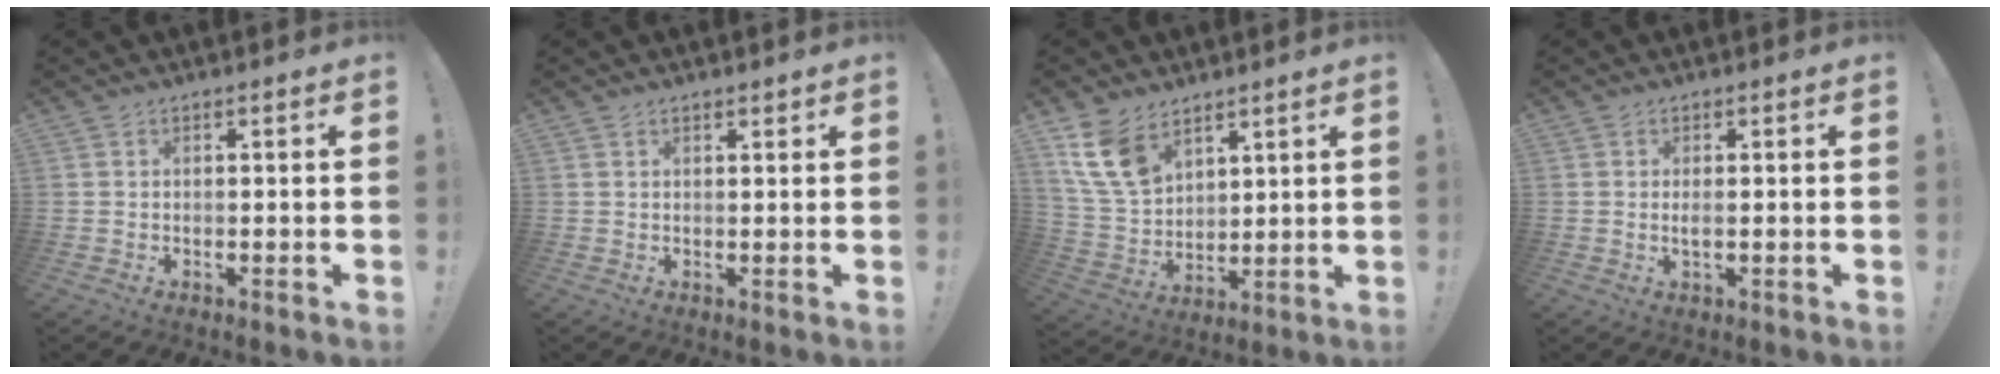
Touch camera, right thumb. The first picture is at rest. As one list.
[{"total": 1.3, "force": [1.1, 0.5, 0.5], "torque": [0.004, -0.007, 0.017]}, {"total": 13.5, "force": [8.2, 8.4, 6.8], "torque": [-0.139, -0.038, 0.164]}, {"total": 1.7, "force": [-0.1, 0.4, 1.7], "torque": [-0.028, -0.002, -0.003]}]